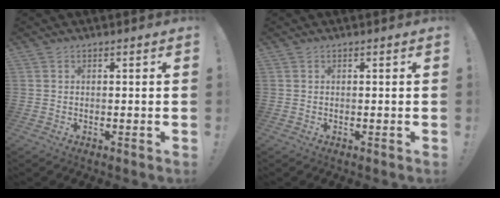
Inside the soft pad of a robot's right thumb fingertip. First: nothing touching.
{"total": 0.0}